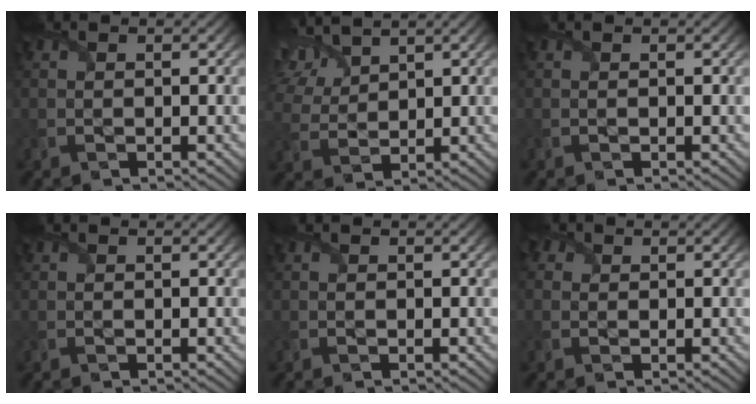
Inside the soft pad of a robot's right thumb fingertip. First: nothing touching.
{"total": 6.7, "force": [4.8, 2.8, 3.7], "torque": [-0.103, 0.016, 0.097]}
{"total": 0.0}
{"total": 0.0}
{"total": 0.0}
{"total": 1.9, "force": [0.9, 1.6, 0.7], "torque": [-0.023, 0.002, 0.009]}